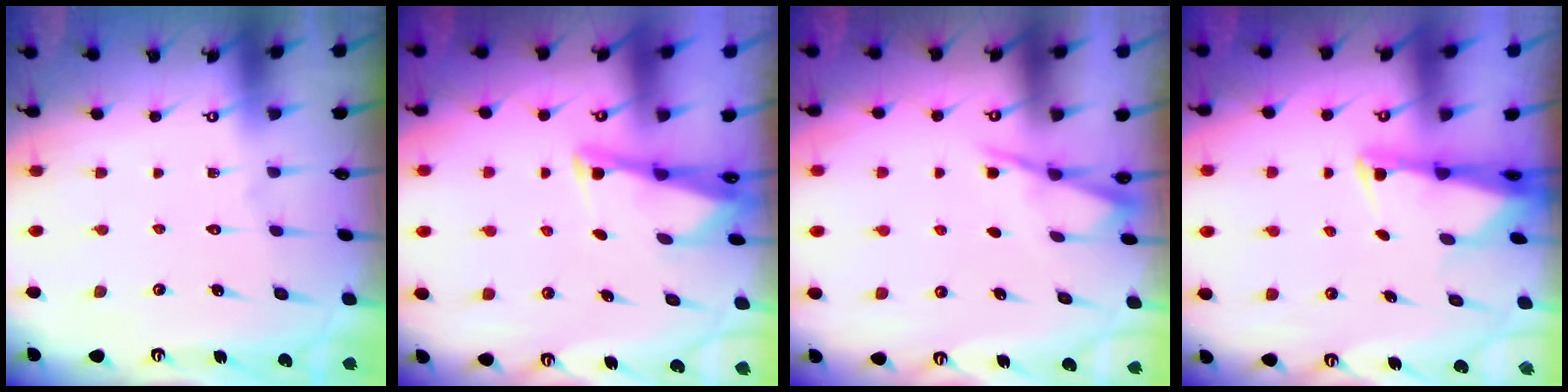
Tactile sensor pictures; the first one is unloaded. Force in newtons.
{"total": 2.5, "press": 2.5, "slide": 0.1}
{"total": 2.3, "press": 2.2, "slide": 0.4}
{"total": 2.5, "press": 2.5, "slide": 0.5}